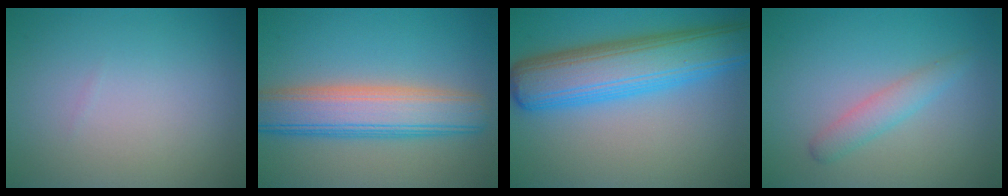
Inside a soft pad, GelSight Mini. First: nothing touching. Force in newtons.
{"total": 7.3, "press": 7.3, "slide": 0.4}
{"total": 9.3, "press": 9.3, "slide": 0.2}
{"total": 2.0, "press": 2.0, "slide": 0.0}